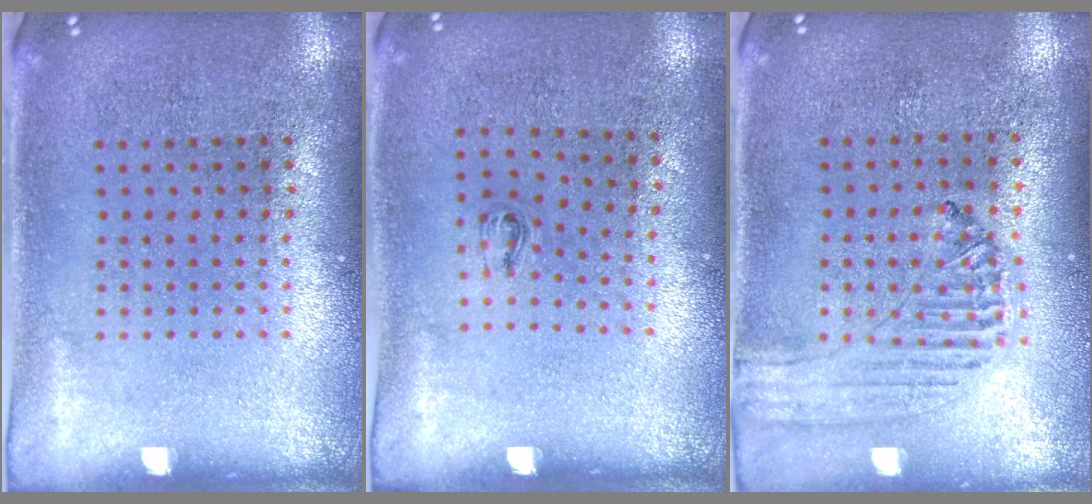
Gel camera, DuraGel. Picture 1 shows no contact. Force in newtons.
{"total": 0.6, "press": 0.2, "slide": 0.5}
{"total": 0.5, "press": 0.5, "slide": 0.2}